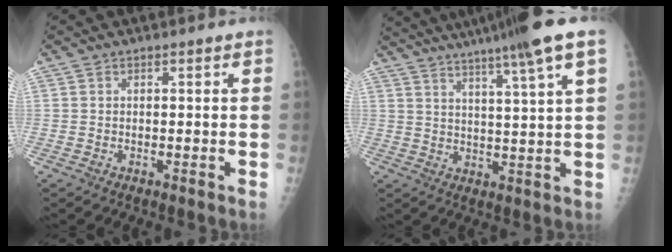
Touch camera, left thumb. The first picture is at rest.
{"total": 15.8, "force": [11.3, -1.1, 11.0], "torque": [-0.172, -0.032, 0.156]}